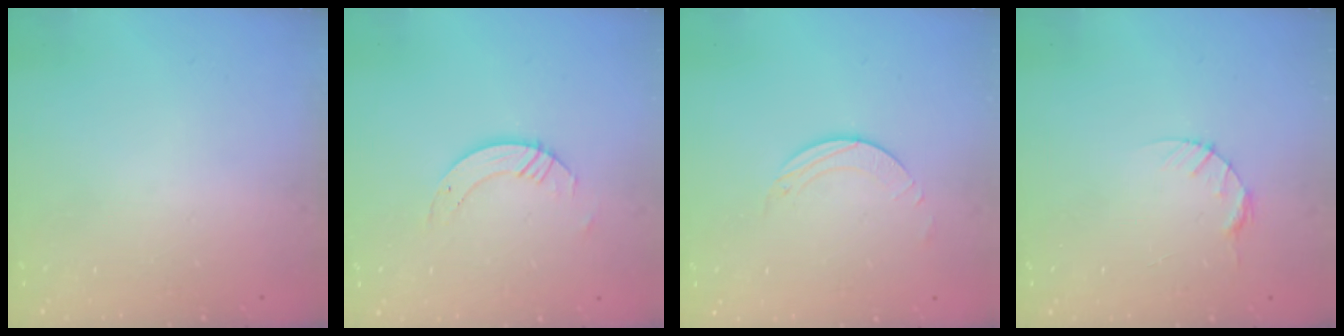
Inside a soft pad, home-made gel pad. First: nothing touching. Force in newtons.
{"total": 3.9, "press": 3.9, "slide": 0.4}
{"total": 2.0, "press": 2.0, "slide": 0.2}
{"total": 3.9, "press": 3.8, "slide": 0.5}